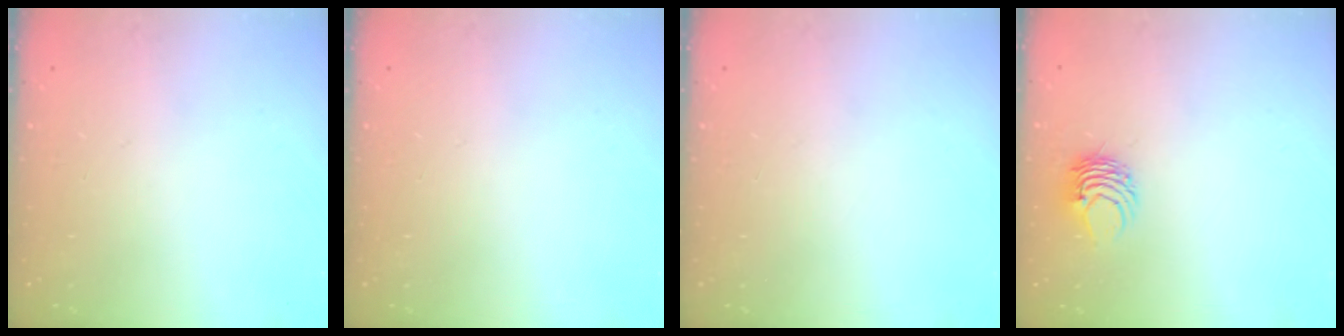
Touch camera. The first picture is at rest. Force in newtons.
{"total": 0.0}
{"total": 0.0}
{"total": 6.0, "press": 6.0, "slide": 0.5}